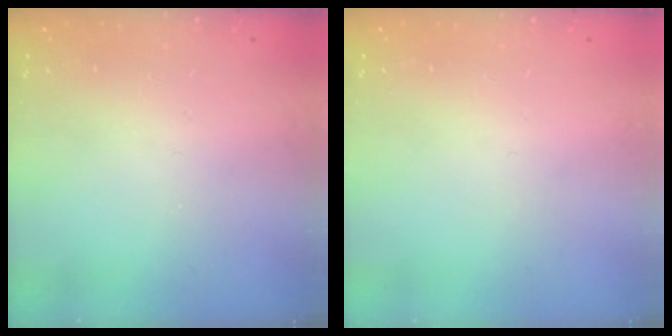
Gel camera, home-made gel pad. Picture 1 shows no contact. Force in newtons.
{"total": 0.0}